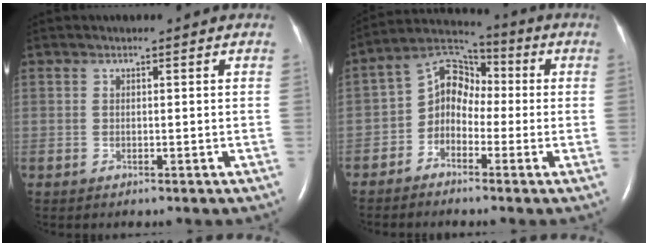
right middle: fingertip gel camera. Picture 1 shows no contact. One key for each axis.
{"total": 6.7, "fx": -1.7, "fy": 5.4, "fz": 3.7, "tx": -0.062, "ty": 0.031, "tz": -0.046}